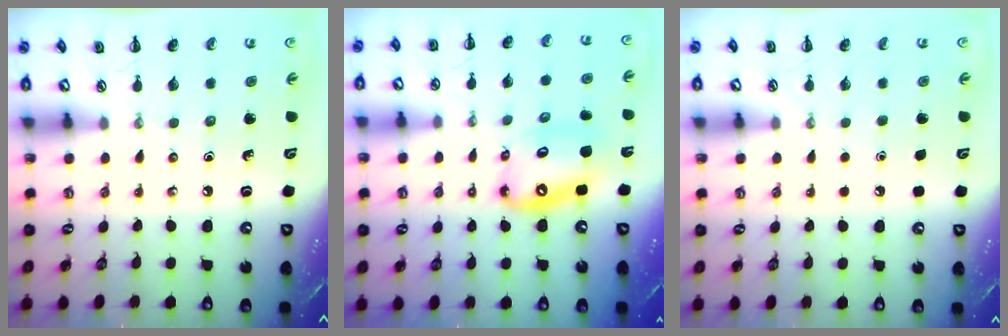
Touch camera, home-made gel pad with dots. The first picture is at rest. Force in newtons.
{"total": 13.1, "press": 12.6, "slide": 3.6}
{"total": 1.6, "press": 1.6, "slide": 0.1}